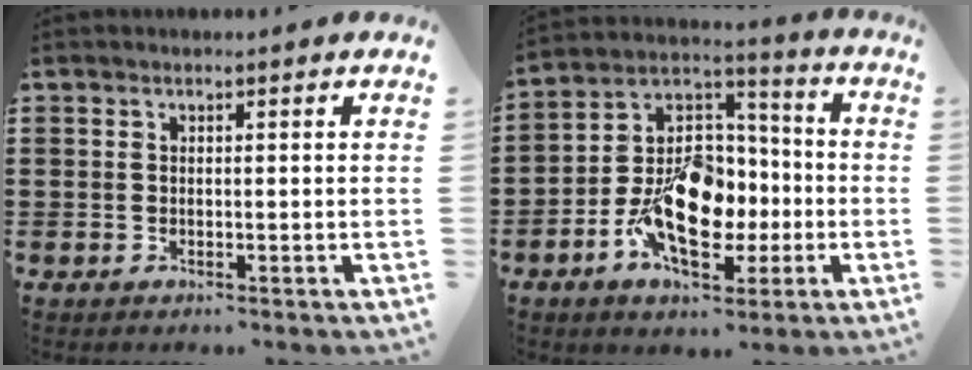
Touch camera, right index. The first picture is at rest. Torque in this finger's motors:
{"motor_torque": [2.14, 0.00, 1.05, 0.21]}